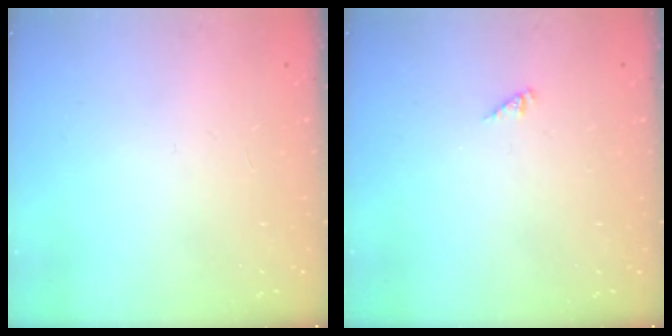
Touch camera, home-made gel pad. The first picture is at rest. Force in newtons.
{"total": 0.0}